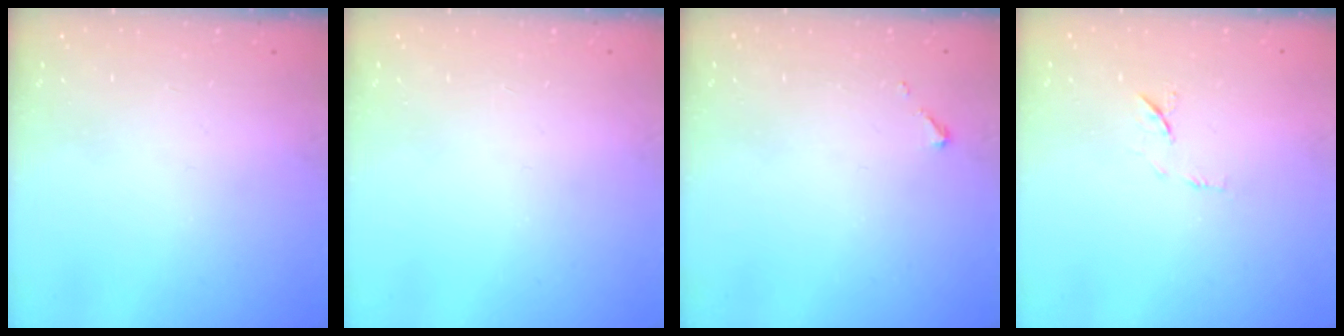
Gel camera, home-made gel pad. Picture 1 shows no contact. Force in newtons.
{"total": 0.0}
{"total": 2.6, "press": 2.6, "slide": 0.3}
{"total": 6.8, "press": 6.7, "slide": 0.8}